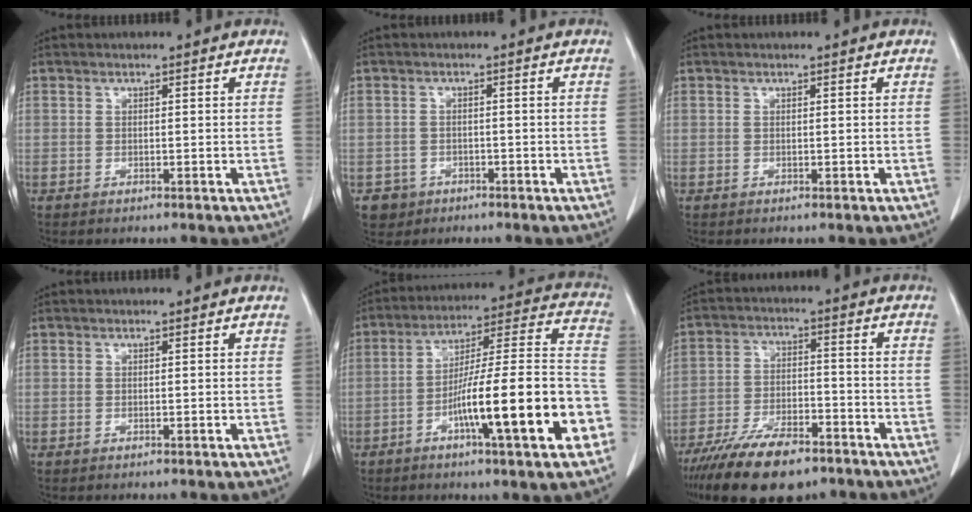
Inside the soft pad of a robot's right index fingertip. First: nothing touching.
{"total": 2.6, "force": [-1.1, 2.3, -0.1], "torque": [0.010, 0.010, -0.020]}
{"total": 0.0}
{"total": 0.0}
{"total": 21.5, "force": [-7.6, 1.2, 20.0], "torque": [-0.262, 0.009, -0.119]}
{"total": 12.2, "force": [-8.8, 4.0, 7.3], "torque": [-0.127, -0.013, -0.157]}